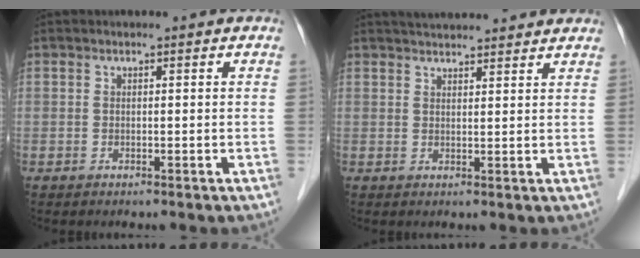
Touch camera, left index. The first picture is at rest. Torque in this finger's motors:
{"motor_torque": [-0.50, -0.92, 0.33, 0.06]}